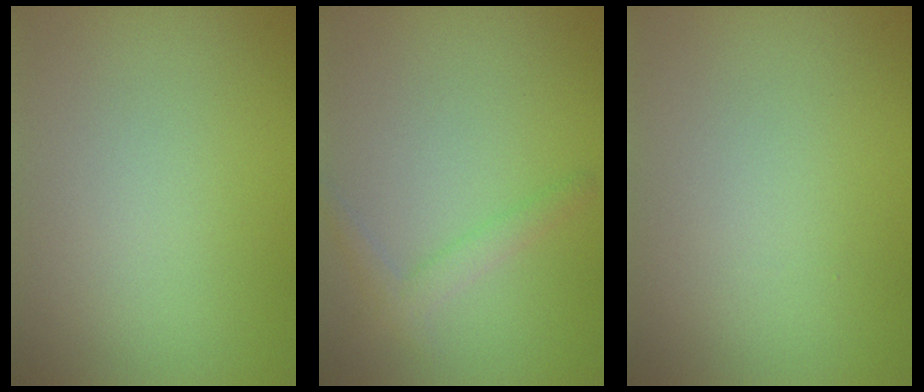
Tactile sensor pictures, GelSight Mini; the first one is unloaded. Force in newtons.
{"total": 1.8, "press": 1.7, "slide": 0.1}
{"total": 0.0}